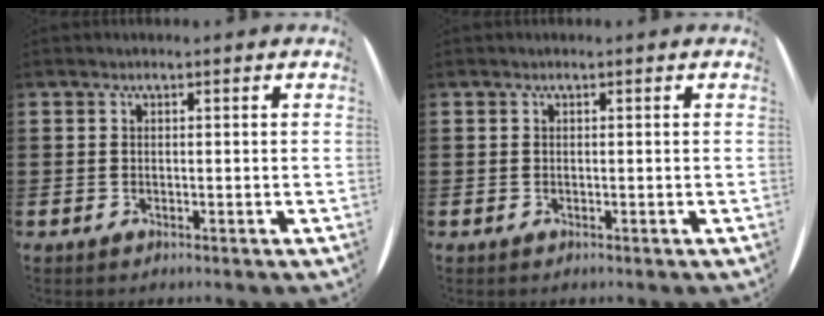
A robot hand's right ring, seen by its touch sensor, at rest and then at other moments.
{"total": 0.0}